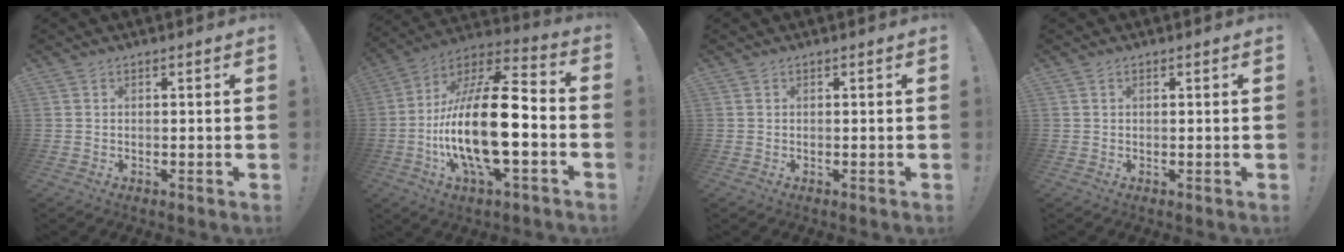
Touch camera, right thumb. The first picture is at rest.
{"total": 24.1, "force": [-4.6, 8.1, 22.2], "torque": [-0.433, 0.016, -0.081]}
{"total": 0.0}
{"total": 0.0}